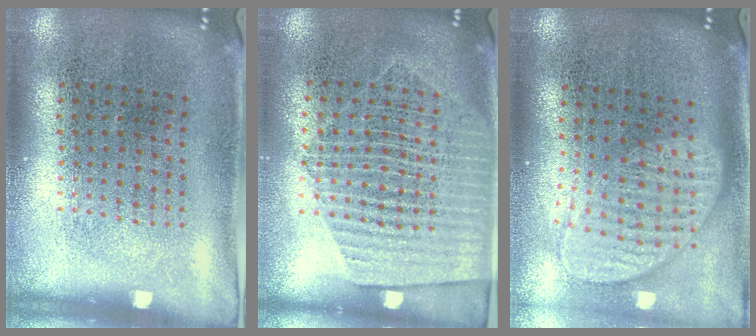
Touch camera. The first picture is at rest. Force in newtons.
{"total": 1.7, "press": 1.5, "slide": 0.7}
{"total": 2.0, "press": 1.6, "slide": 1.2}